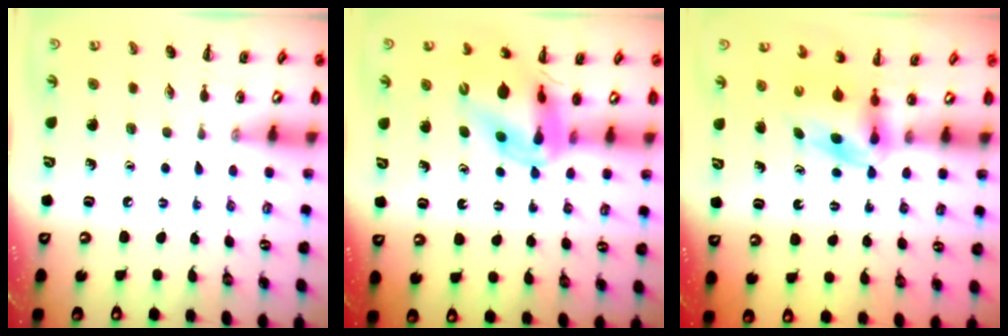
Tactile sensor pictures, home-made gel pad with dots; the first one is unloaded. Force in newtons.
{"total": 13.2, "press": 12.7, "slide": 3.6}
{"total": 4.7, "press": 4.7, "slide": 0.2}